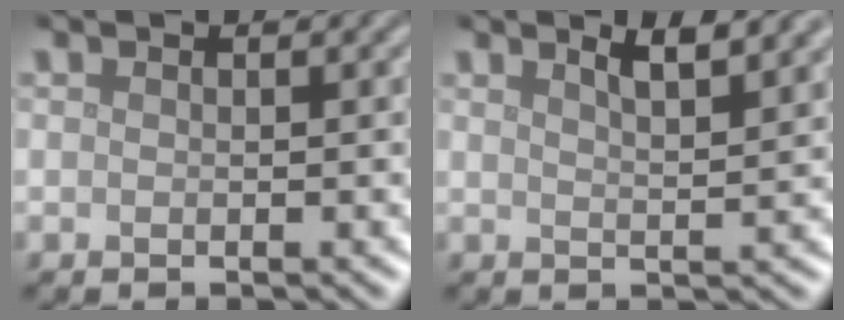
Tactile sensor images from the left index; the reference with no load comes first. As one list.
[{"total": 3.9, "force": [2.6, 1.0, 2.7], "torque": [-0.025, 0.019, 0.025]}]